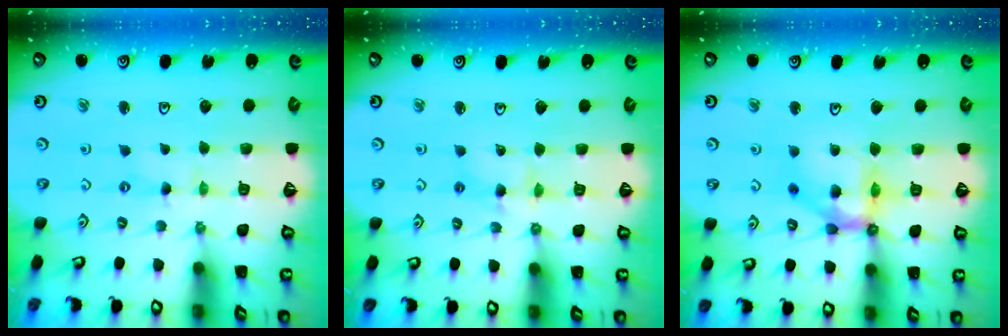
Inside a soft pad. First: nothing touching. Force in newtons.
{"total": 3.9, "press": 3.9, "slide": 0.4}
{"total": 13.6, "press": 13.5, "slide": 2.1}